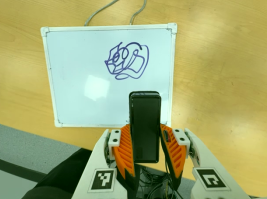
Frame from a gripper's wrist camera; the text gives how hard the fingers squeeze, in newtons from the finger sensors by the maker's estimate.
{"total": 4.0, "left": 2.6, "right": 5.3}